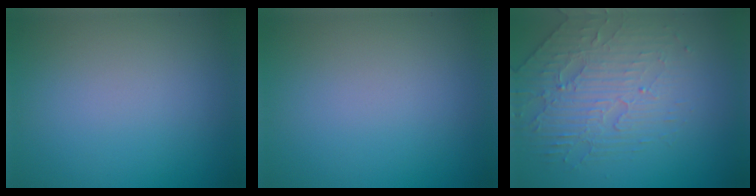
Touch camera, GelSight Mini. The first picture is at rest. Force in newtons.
{"total": 0.0}
{"total": 4.0, "press": 3.6, "slide": 1.6}